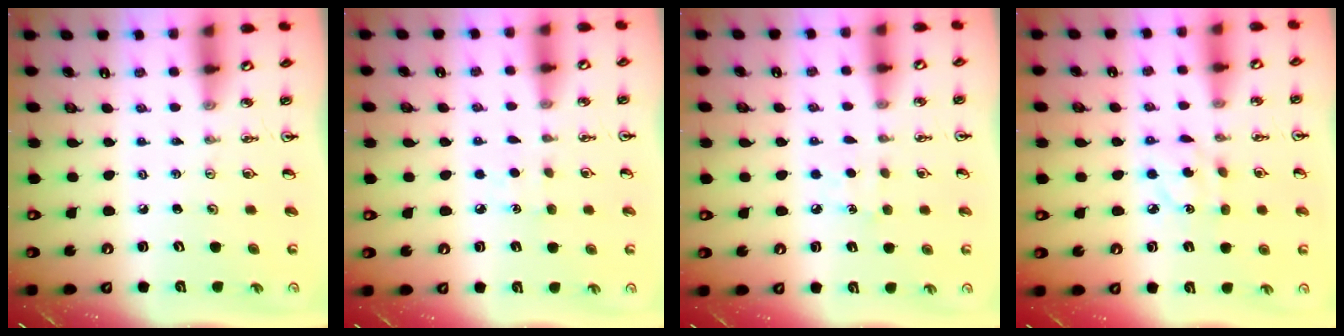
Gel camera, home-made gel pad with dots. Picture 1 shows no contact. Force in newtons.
{"total": 4.9, "press": 4.9, "slide": 0.6}
{"total": 5.2, "press": 5.2, "slide": 0.6}
{"total": 5.1, "press": 5.1, "slide": 0.4}